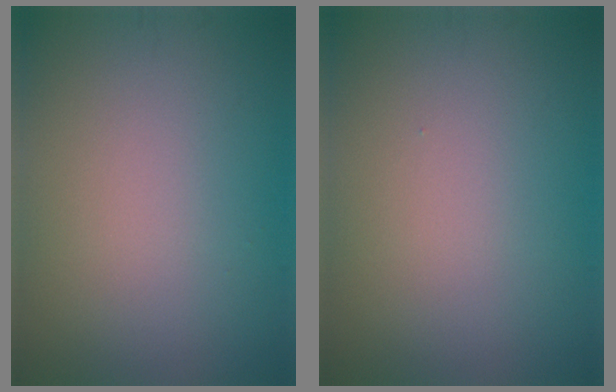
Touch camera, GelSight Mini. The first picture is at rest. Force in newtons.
{"total": 0.0}